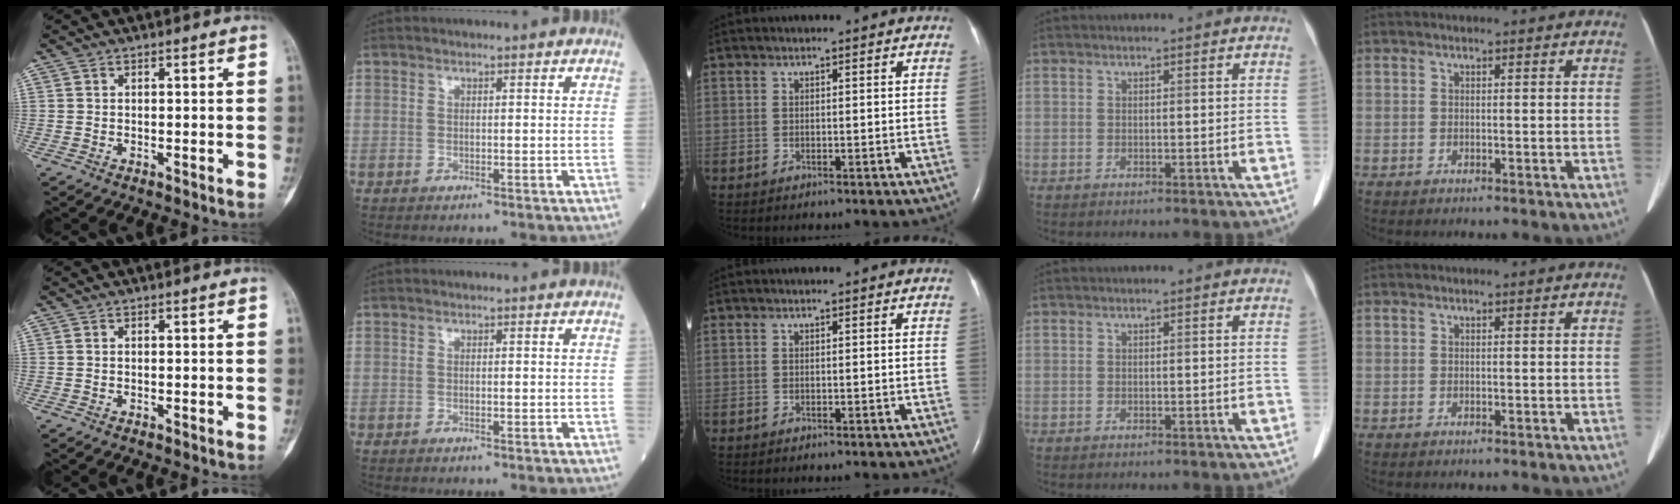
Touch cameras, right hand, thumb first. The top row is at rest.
{"index": {"total": 0.5, "force": [-0.1, 0.2, 0.5], "torque": [-0.006, -0.002, -0.001]}}